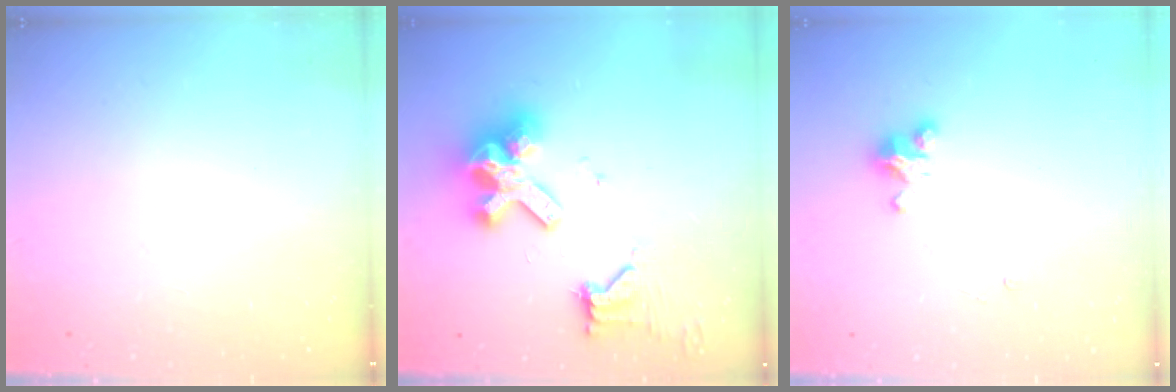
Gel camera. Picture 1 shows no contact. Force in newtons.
{"total": 14.9, "press": 14.8, "slide": 1.9}
{"total": 2.9, "press": 2.9, "slide": 0.3}